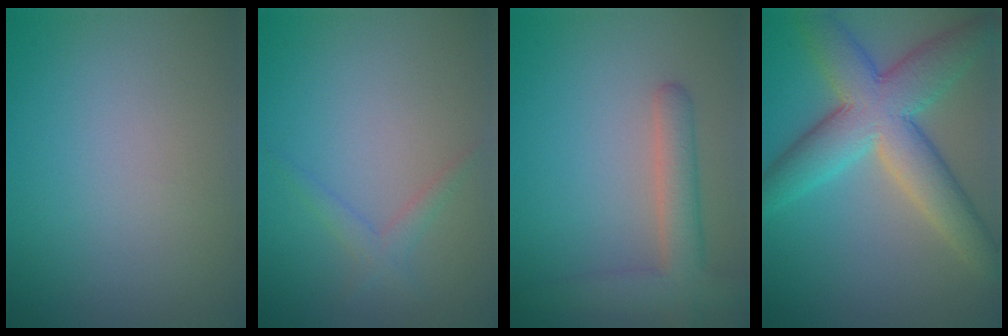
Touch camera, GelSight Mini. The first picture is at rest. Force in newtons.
{"total": 1.5, "press": 1.5, "slide": 0.1}
{"total": 4.1, "press": 4.1, "slide": 0.3}
{"total": 8.6, "press": 8.6, "slide": 0.6}